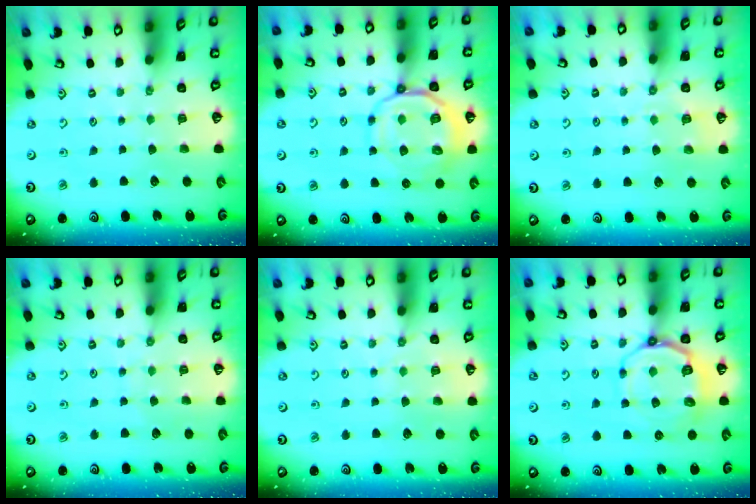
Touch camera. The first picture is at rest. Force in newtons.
{"total": 12.0, "press": 11.9, "slide": 1.8}
{"total": 4.1, "press": 3.9, "slide": 1.2}
{"total": 4.4, "press": 4.4, "slide": 0.5}
{"total": 6.5, "press": 6.5, "slide": 0.6}
{"total": 10.2, "press": 9.7, "slide": 3.1}